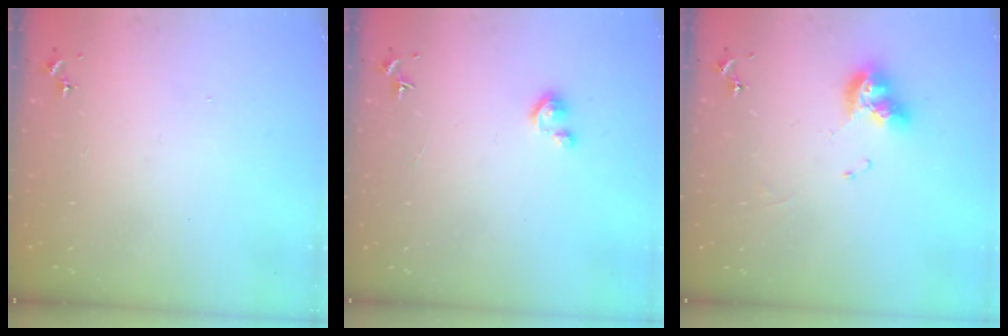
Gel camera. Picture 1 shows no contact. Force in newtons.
{"total": 2.8, "press": 2.8, "slide": 0.3}
{"total": 11.4, "press": 11.4, "slide": 0.9}